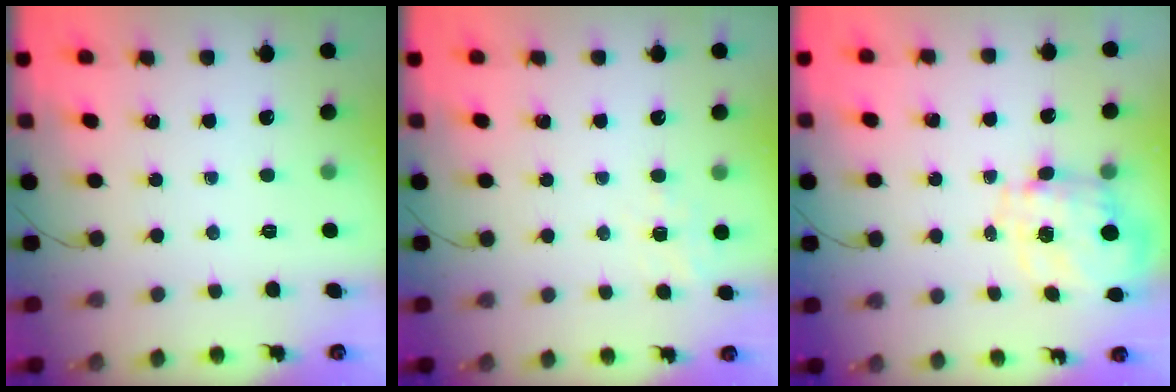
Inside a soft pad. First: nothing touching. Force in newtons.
{"total": 5.2, "press": 4.9, "slide": 1.9}
{"total": 11.0, "press": 10.9, "slide": 1.4}